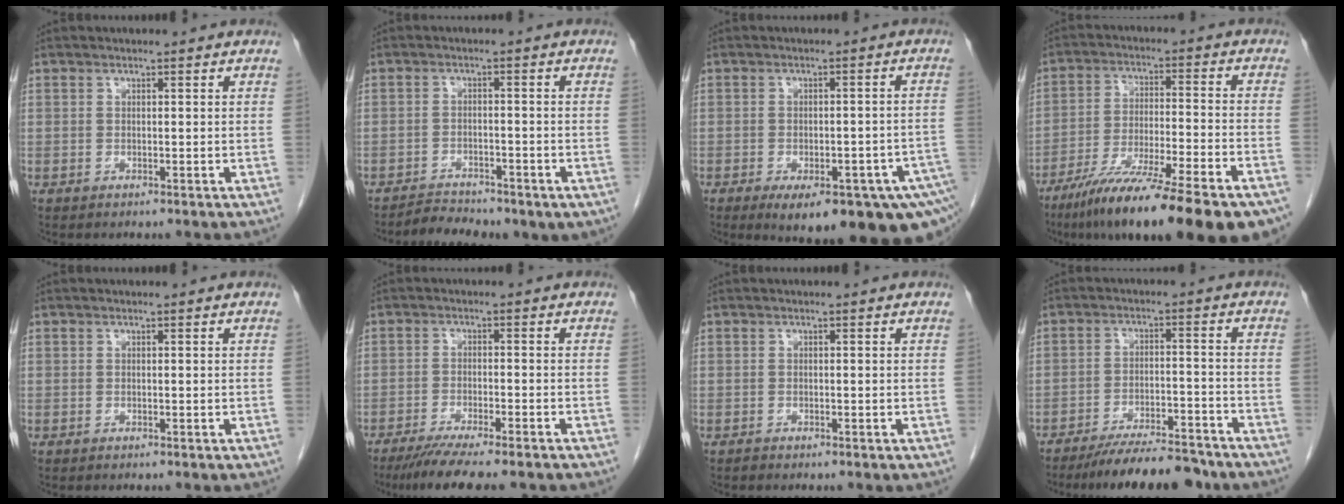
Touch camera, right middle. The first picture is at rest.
{"total": 5.3, "force": [-4.3, 2.4, 1.9], "torque": [-0.036, 0.005, -0.061]}
{"total": 18.2, "force": [-11.4, 5.3, 13.2], "torque": [-0.122, -0.003, -0.136]}
{"total": 23.7, "force": [-17.7, 2.2, 15.6], "torque": [-0.192, -0.032, -0.277]}
{"total": 0.0}
{"total": 9.9, "force": [-8.1, 0.4, 5.6], "torque": [-0.081, -0.023, -0.125]}
{"total": 0.0}
{"total": 12.5, "force": [-11.2, 1.7, 5.3], "torque": [-0.075, 0.000, -0.168]}